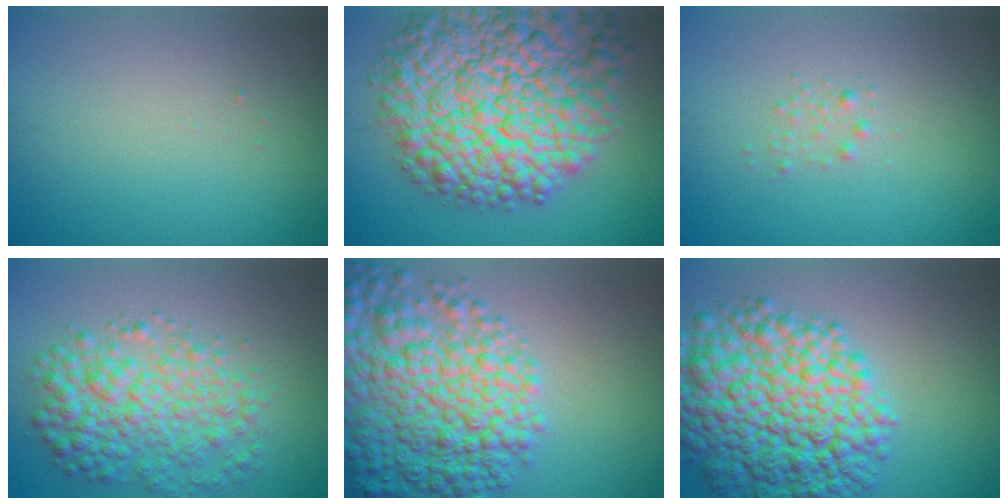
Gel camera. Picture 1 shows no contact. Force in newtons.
{"total": 15.3, "press": 15.3, "slide": 0.8}
{"total": 0.8, "press": 0.8, "slide": 0.1}
{"total": 6.1, "press": 6.0, "slide": 0.1}
{"total": 9.8, "press": 9.8, "slide": 0.4}
{"total": 11.5, "press": 11.5, "slide": 0.2}